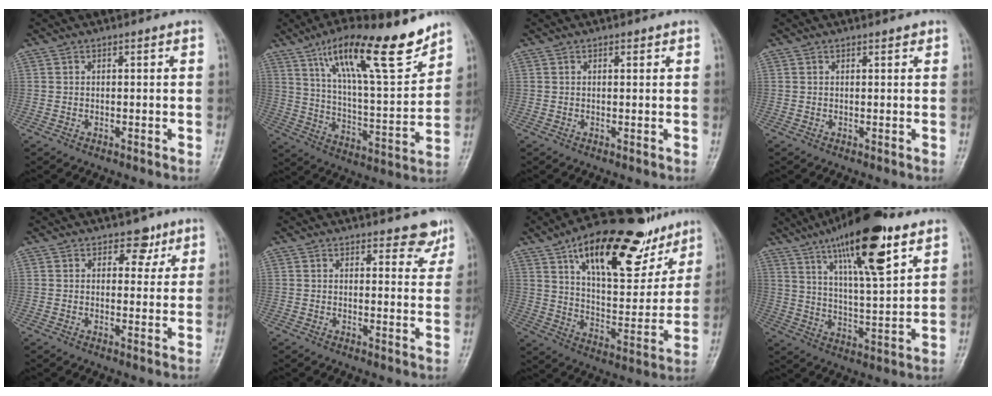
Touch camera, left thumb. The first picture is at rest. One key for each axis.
{"total": 20.6, "fx": 13.7, "fy": 4.7, "fz": 14.6, "tx": -0.210, "ty": -0.064, "tz": 0.233}
{"total": 0.8, "fx": 0.5, "fy": 0.4, "fz": 0.5, "tx": -0.007, "ty": -0.001, "tz": 0.006}
{"total": 0.8, "fx": 0.6, "fy": 0.3, "fz": 0.5, "tx": -0.007, "ty": -0.003, "tz": 0.008}
{"total": 3.9, "fx": 2.2, "fy": 2.8, "fz": 1.5, "tx": 0.007, "ty": -0.009, "tz": 0.028}
{"total": 4.5, "fx": 3.8, "fy": 2.0, "fz": 1.3, "tx": 0.010, "ty": -0.028, "tz": 0.039}
{"total": 25.3, "fx": 15.1, "fy": 11.1, "fz": 17.0, "tx": -0.212, "ty": -0.037, "tz": 0.241}
{"total": 19.3, "fx": 11.1, "fy": 4.9, "fz": 15.0, "tx": -0.227, "ty": -0.039, "tz": 0.187}